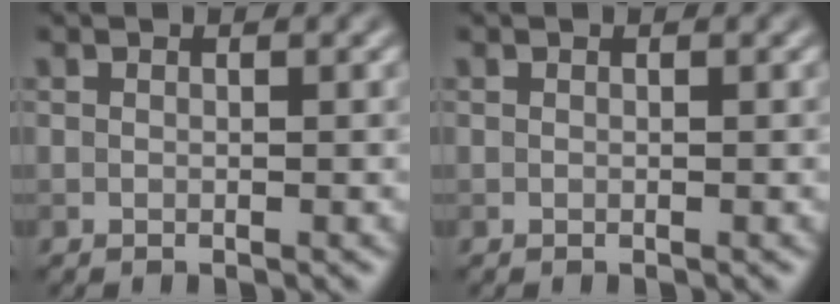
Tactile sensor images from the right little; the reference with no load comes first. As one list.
[{"total": 0.0}]